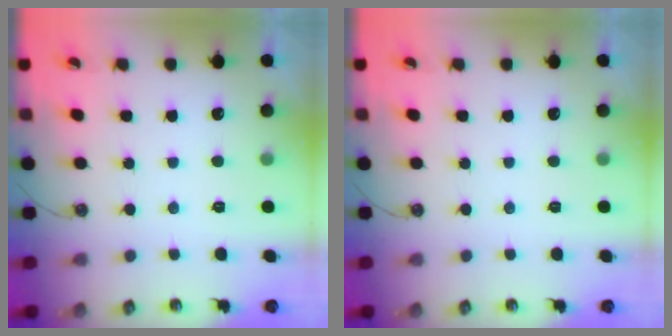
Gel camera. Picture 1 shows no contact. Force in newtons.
{"total": 0.0}